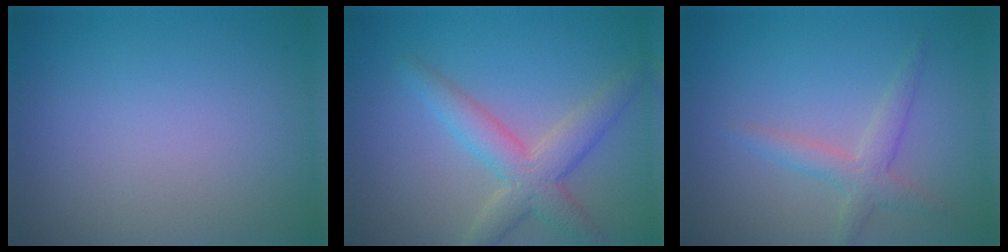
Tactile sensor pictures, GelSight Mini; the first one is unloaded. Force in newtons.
{"total": 4.6, "press": 4.6, "slide": 0.4}
{"total": 2.4, "press": 2.4, "slide": 0.1}